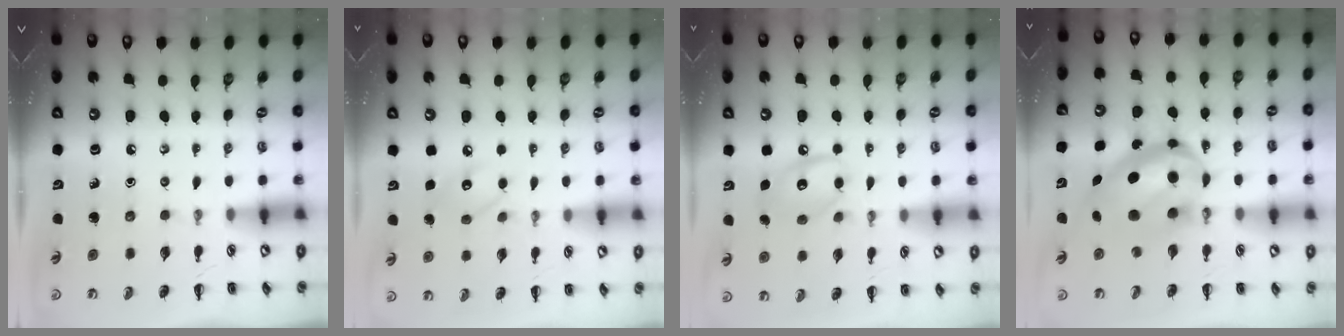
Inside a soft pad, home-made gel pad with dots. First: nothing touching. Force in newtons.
{"total": 6.8, "press": 6.7, "slide": 1.1}
{"total": 10.0, "press": 9.9, "slide": 1.1}
{"total": 13.5, "press": 13.2, "slide": 3.0}